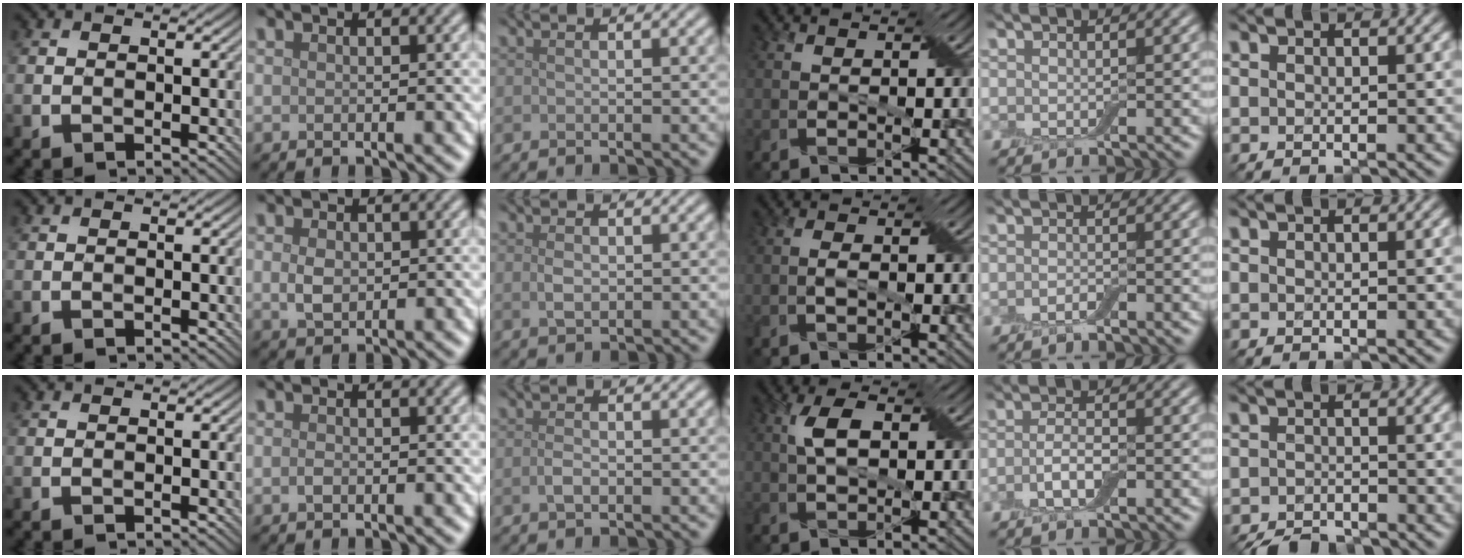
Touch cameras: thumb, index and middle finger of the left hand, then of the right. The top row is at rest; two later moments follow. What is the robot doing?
{"motion": "fold", "object": "apron"}